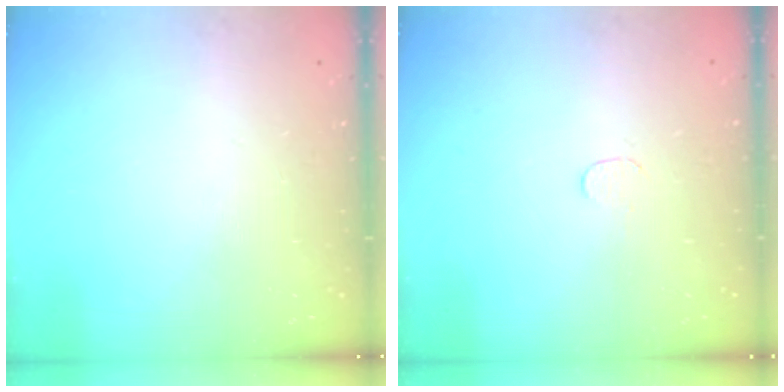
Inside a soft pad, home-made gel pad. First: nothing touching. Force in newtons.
{"total": 3.5, "press": 3.5, "slide": 0.3}